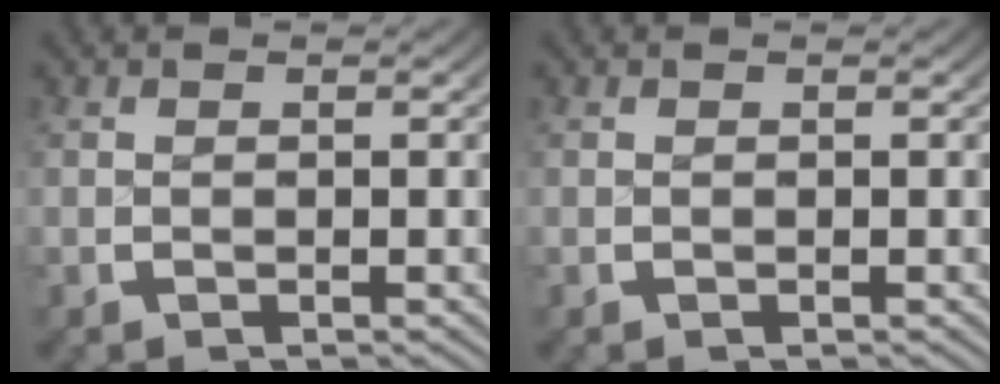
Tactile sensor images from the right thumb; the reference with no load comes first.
{"total": 0.0}